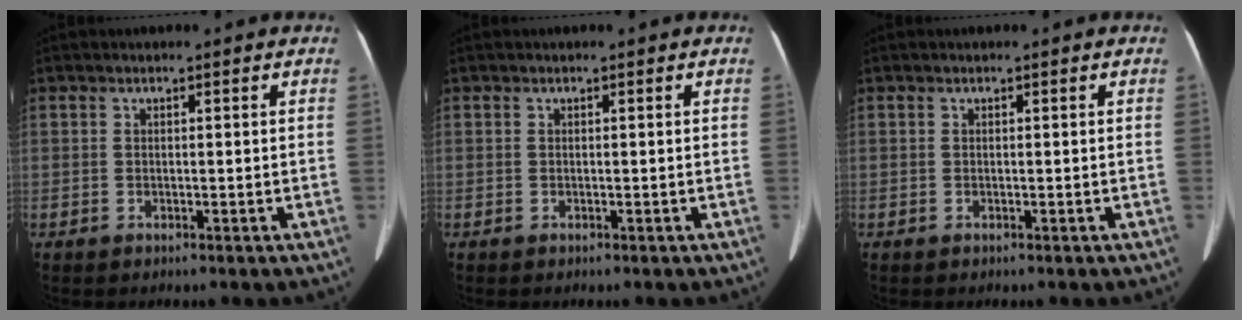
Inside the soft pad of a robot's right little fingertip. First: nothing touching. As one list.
[{"total": 0.0}, {"total": 0.0}]